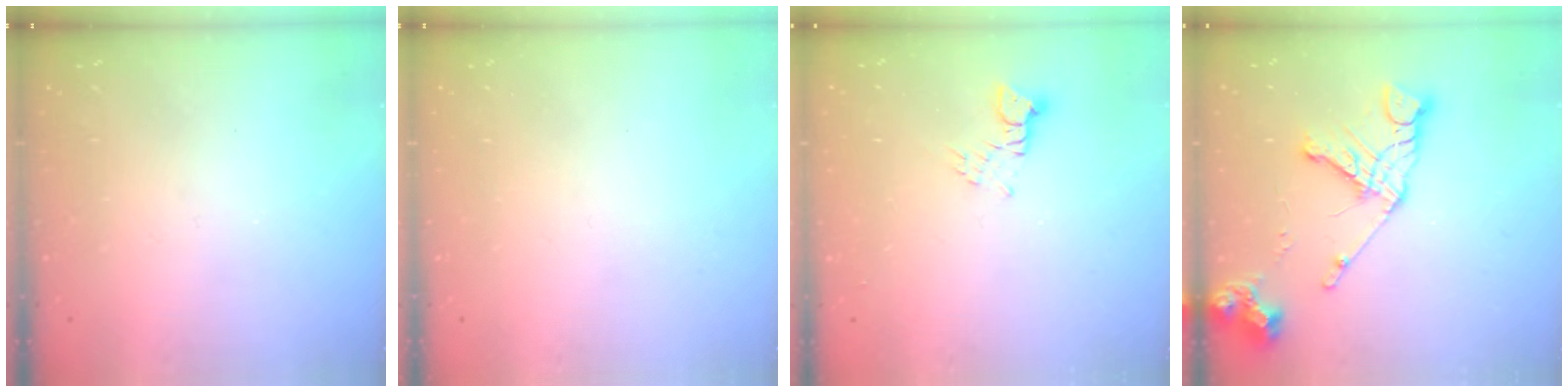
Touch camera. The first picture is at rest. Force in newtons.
{"total": 0.0}
{"total": 2.5, "press": 2.5, "slide": 0.1}
{"total": 14.9, "press": 14.8, "slide": 1.7}